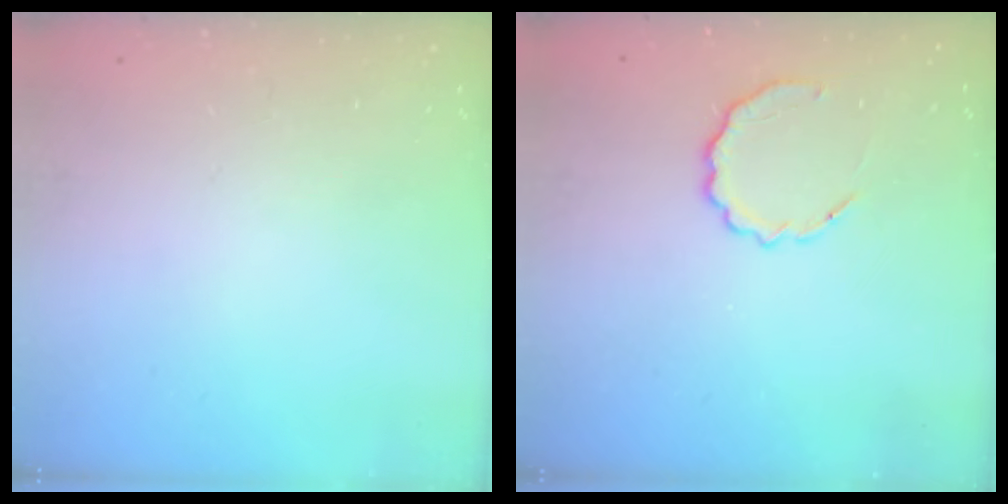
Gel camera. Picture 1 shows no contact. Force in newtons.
{"total": 6.7, "press": 6.5, "slide": 1.6}